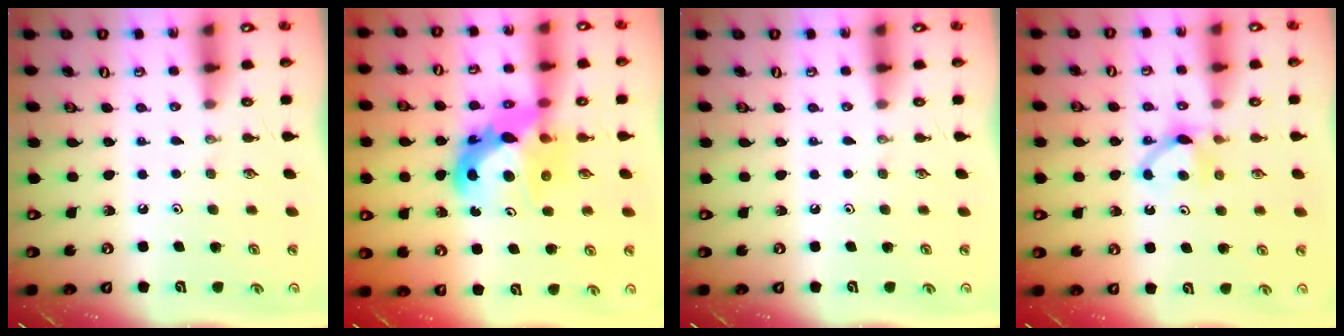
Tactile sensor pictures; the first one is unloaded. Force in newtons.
{"total": 12.3, "press": 12.2, "slide": 1.1}
{"total": 0.0}
{"total": 5.4, "press": 5.3, "slide": 0.6}